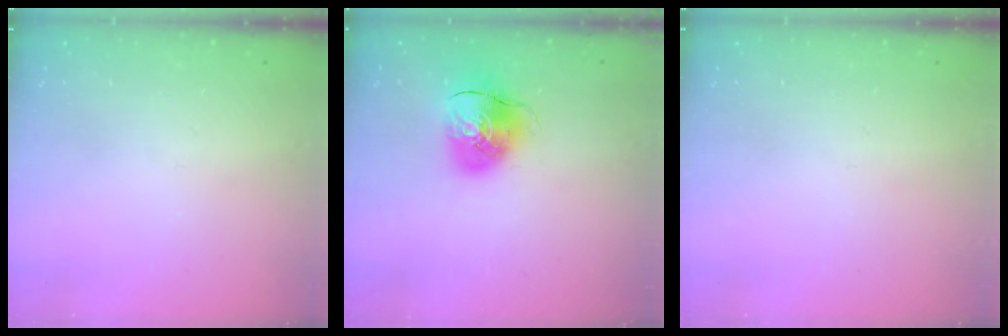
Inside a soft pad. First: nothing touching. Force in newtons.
{"total": 9.7, "press": 9.6, "slide": 1.4}
{"total": 0.0}